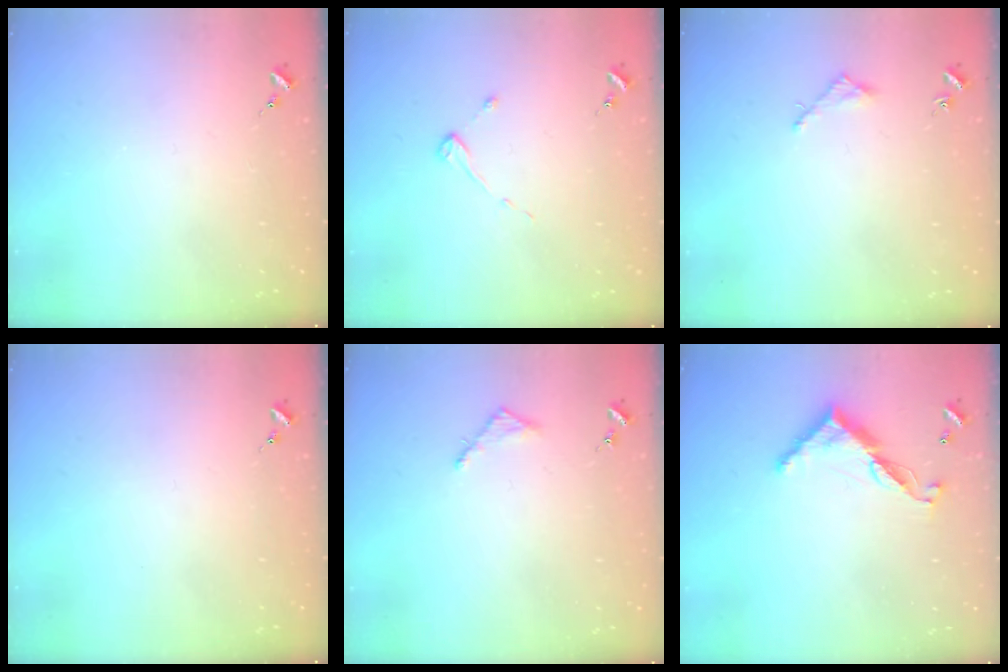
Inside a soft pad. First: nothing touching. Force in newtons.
{"total": 2.9, "press": 2.8, "slide": 0.3}
{"total": 2.0, "press": 2.0, "slide": 0.1}
{"total": 0.0}
{"total": 2.7, "press": 2.7, "slide": 0.3}
{"total": 10.6, "press": 10.6, "slide": 0.4}